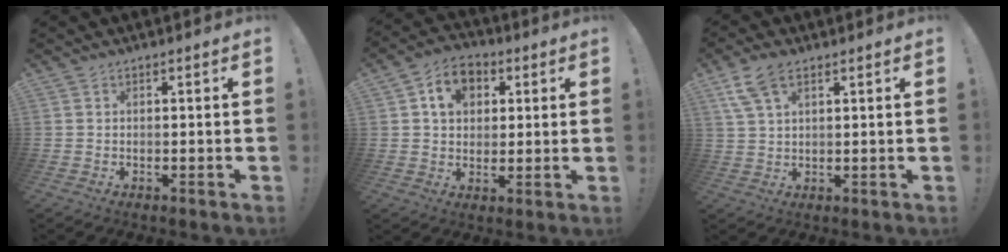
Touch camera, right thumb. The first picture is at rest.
{"total": 9.4, "force": [3.3, 7.6, 4.5], "torque": [-0.066, 0.000, 0.063]}
{"total": 7.9, "force": [4.5, 3.6, 5.4], "torque": [-0.101, -0.005, 0.089]}